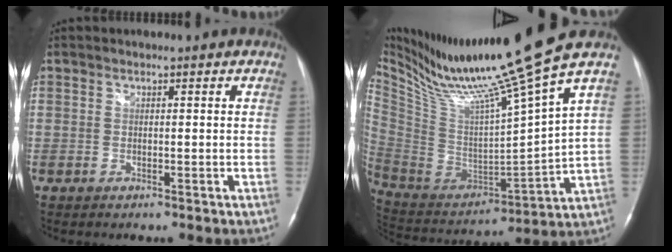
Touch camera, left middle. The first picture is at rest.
{"total": 21.4, "force": [16.8, -3.1, 12.9], "torque": [-0.234, -0.054, 0.299]}